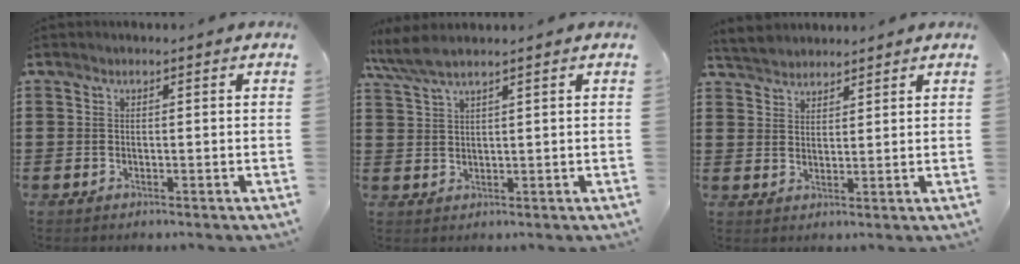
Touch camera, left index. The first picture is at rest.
{"total": 4.1, "force": [3.1, 0.2, 2.7], "torque": [-0.059, 0.000, 0.058]}
{"total": 3.5, "force": [3.4, 0.8, 0.0], "torque": [-0.012, -0.003, 0.064]}